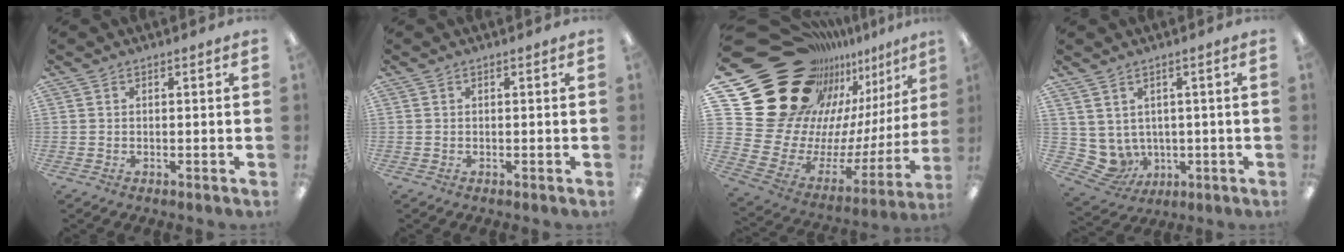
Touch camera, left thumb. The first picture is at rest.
{"total": 0.0}
{"total": 30.8, "force": [17.7, 20.4, 14.7], "torque": [-0.216, -0.177, 0.396]}
{"total": 5.2, "force": [1.1, 5.0, 1.1], "torque": [-0.051, -0.023, 0.029]}